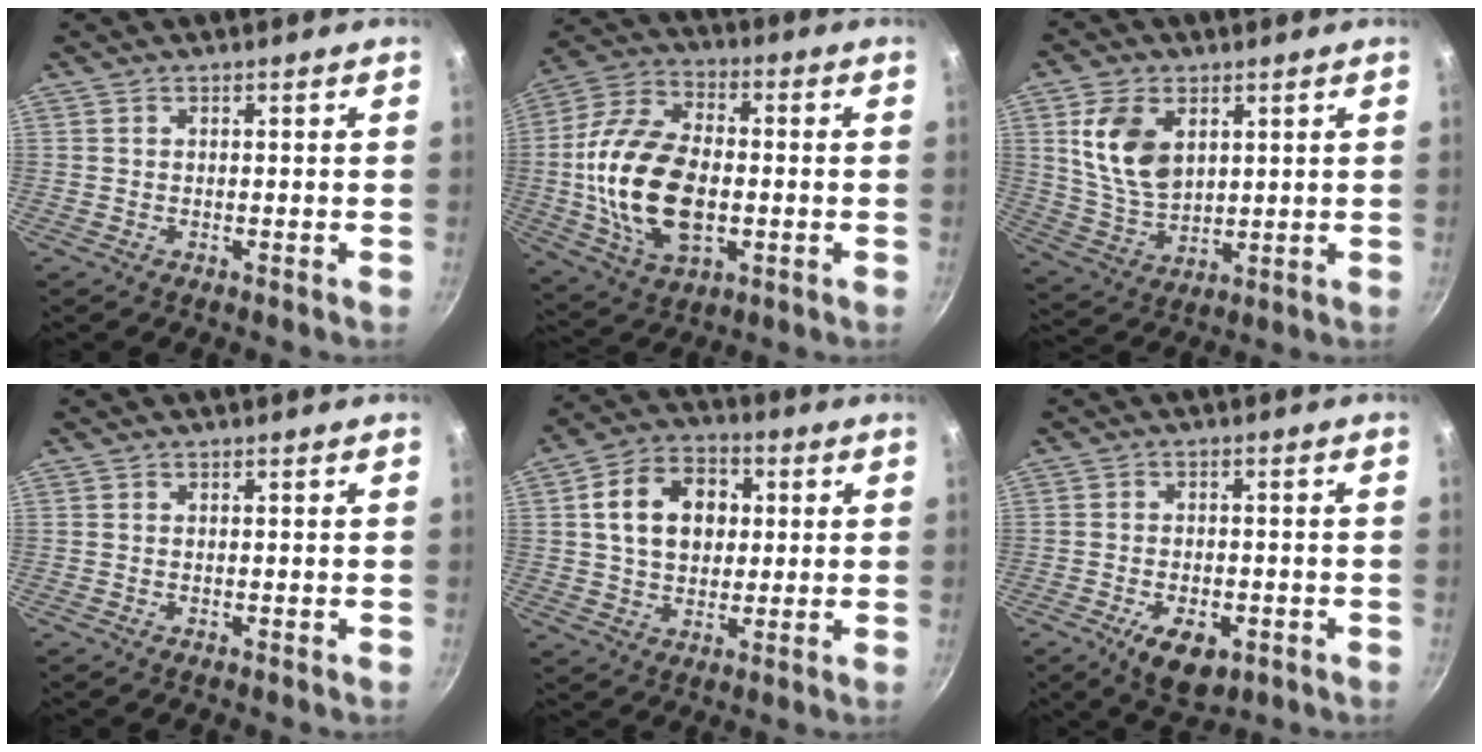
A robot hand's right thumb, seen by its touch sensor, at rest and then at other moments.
{"total": 20.6, "force": [-1.8, 12.3, 16.4], "torque": [-0.308, 0.020, -0.035]}
{"total": 12.0, "force": [3.6, 8.0, 8.2], "torque": [-0.136, -0.024, 0.079]}
{"total": 0.0}
{"total": 13.5, "force": [2.5, 10.1, 8.6], "torque": [-0.117, 0.017, 0.032]}
{"total": 8.6, "force": [-3.6, 4.6, 6.3], "torque": [-0.086, 0.010, -0.046]}